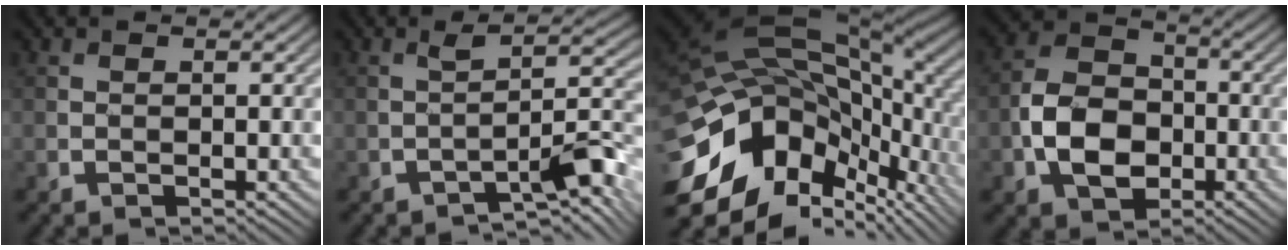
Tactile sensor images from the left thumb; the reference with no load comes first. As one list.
[{"total": 6.5, "force": [-3.7, 1.5, 5.1], "torque": [-0.072, 0.007, -0.062]}, {"total": 18.1, "force": [-5.3, 11.2, 13.2], "torque": [-0.270, -0.029, -0.057]}, {"total": 8.4, "force": [-2.4, 6.2, 5.1], "torque": [-0.102, -0.003, -0.057]}]